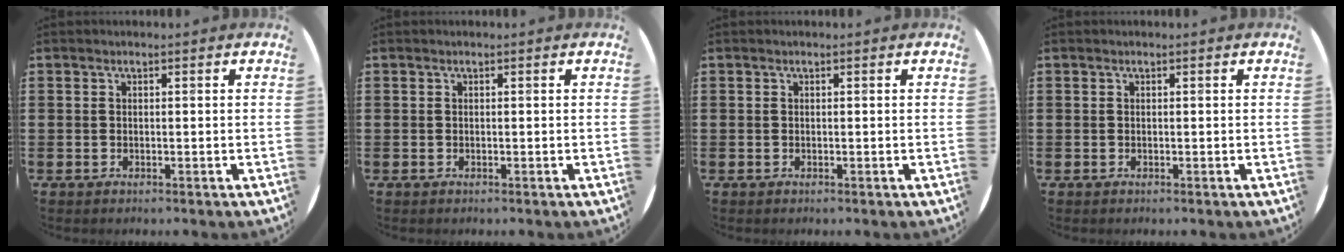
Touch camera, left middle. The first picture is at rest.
{"total": 0.0}
{"total": 0.0}
{"total": 0.0}